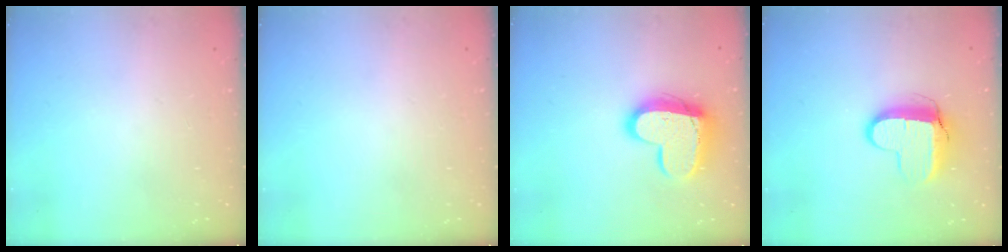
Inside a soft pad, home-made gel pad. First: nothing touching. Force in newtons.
{"total": 0.0}
{"total": 15.3, "press": 15.2, "slide": 1.2}
{"total": 9.9, "press": 9.8, "slide": 0.9}